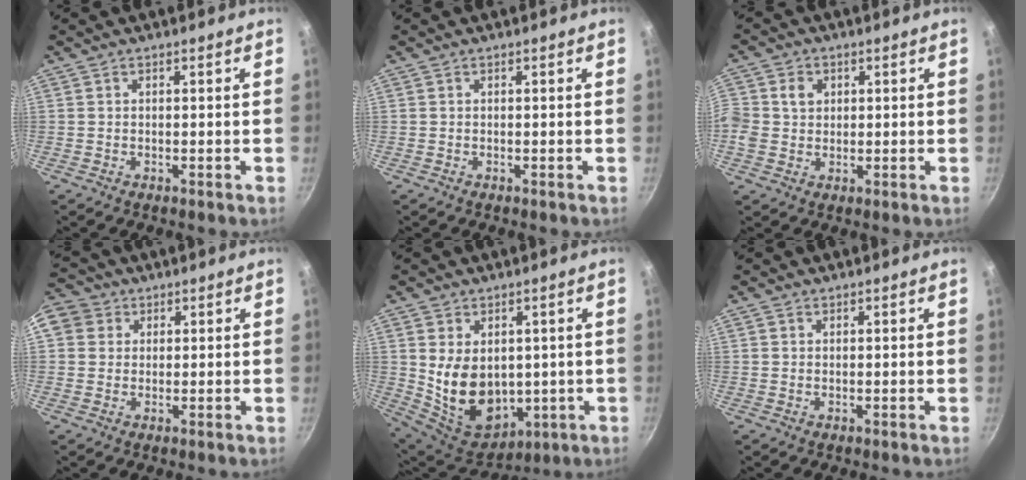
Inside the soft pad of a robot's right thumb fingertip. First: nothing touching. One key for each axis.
{"total": 0.0}
{"total": 6.2, "fx": 0.9, "fy": 5.6, "fz": 2.7, "tx": -0.045, "ty": 0.006, "tz": 0.006}
{"total": 8.8, "fx": 2.9, "fy": 7.8, "fz": 3.2, "tx": -0.054, "ty": 0.017, "tz": 0.043}
{"total": 14.1, "fx": 1.2, "fy": 10.1, "fz": 9.7, "tx": -0.140, "ty": -0.032, "tz": 0.055}
{"total": 0.8, "fx": 0.5, "fy": 0.6, "fz": 0.2, "tx": -0.001, "ty": -0.002, "tz": 0.008}